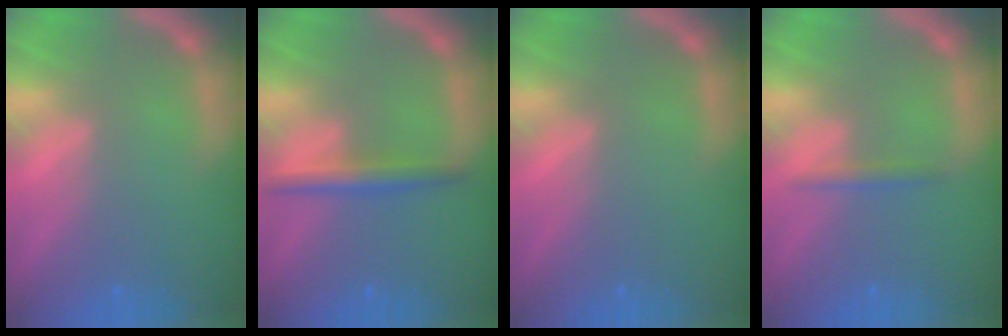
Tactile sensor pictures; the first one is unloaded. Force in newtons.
{"total": 3.0}
{"total": 0.0}
{"total": 1.4}